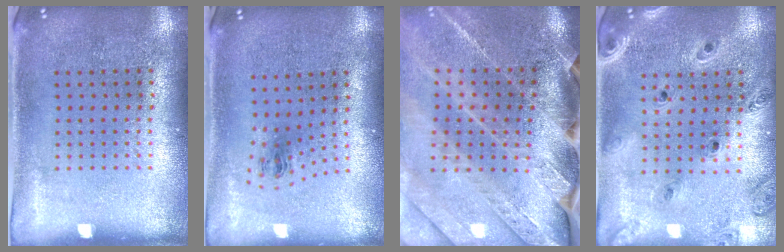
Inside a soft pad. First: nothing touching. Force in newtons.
{"total": 1.0, "press": 0.4, "slide": 0.9}
{"total": 3.9, "press": 3.2, "slide": 2.2}
{"total": 1.3, "press": 1.3, "slide": 0.2}